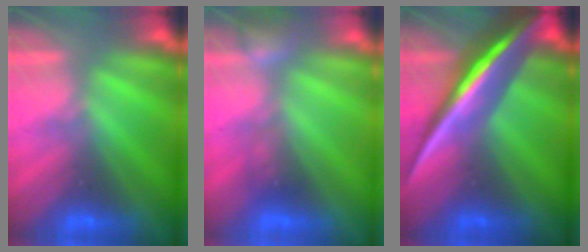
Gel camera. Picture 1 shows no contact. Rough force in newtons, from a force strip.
{"total": 2.4}
{"total": 7.2}